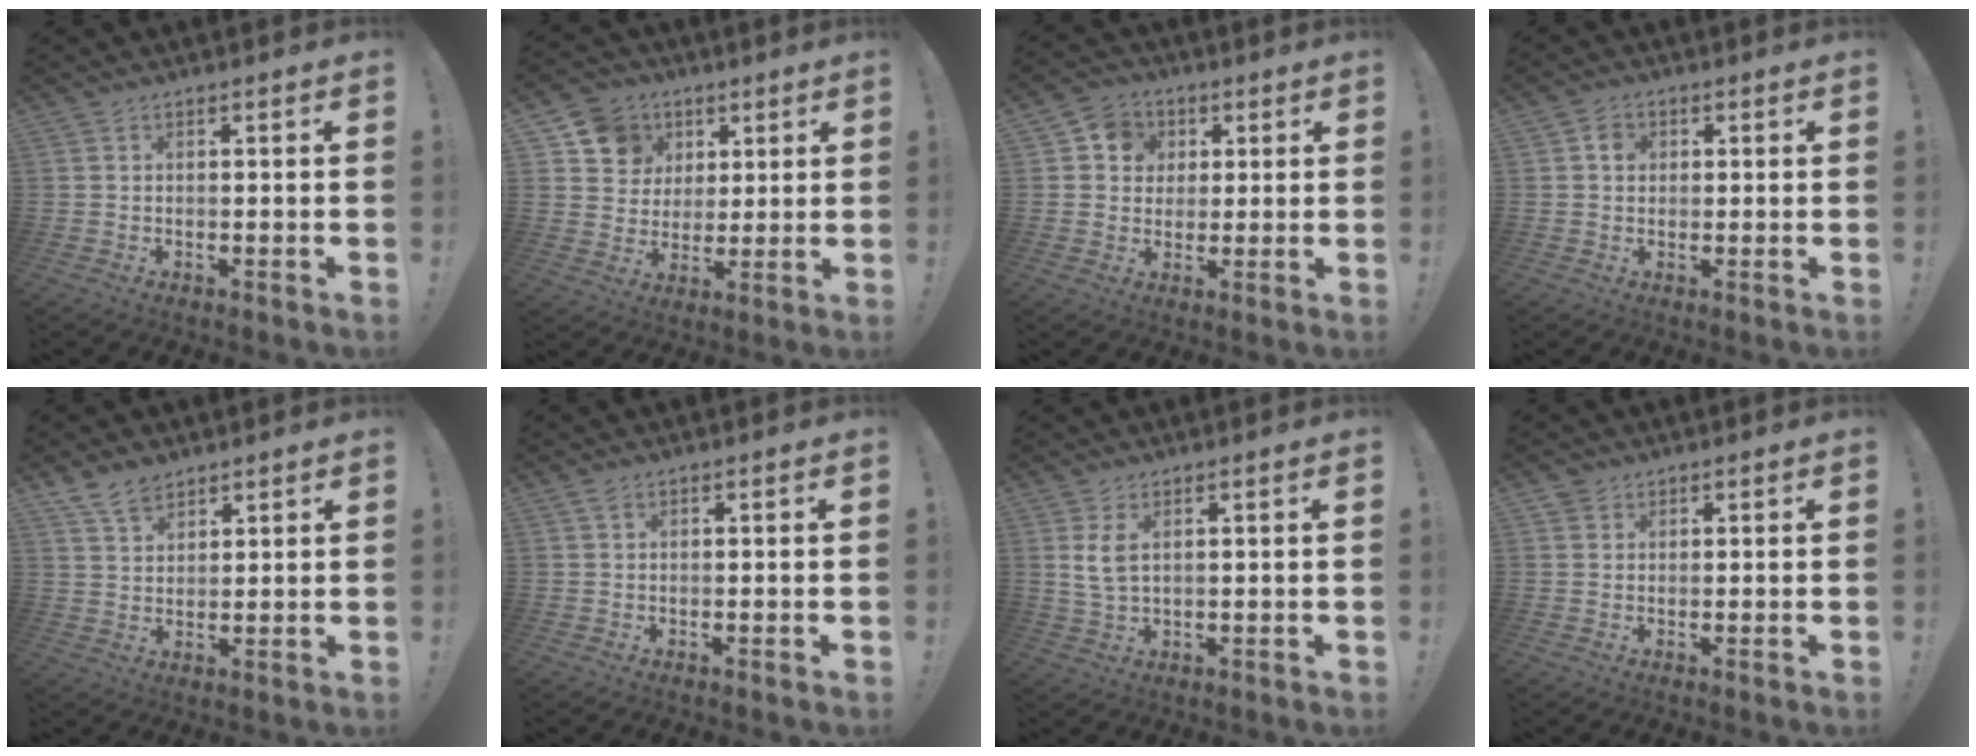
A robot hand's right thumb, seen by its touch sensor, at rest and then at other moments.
{"total": 11.1, "force": [4.5, 9.9, 2.2], "torque": [-0.029, -0.020, 0.096]}
{"total": 7.6, "force": [1.6, 7.2, 2.0], "torque": [-0.027, -0.001, 0.034]}
{"total": 3.4, "force": [0.6, 3.0, 1.5], "torque": [-0.018, 0.003, 0.008]}
{"total": 7.0, "force": [5.4, 3.7, 2.4], "torque": [-0.049, -0.025, 0.105]}
{"total": 0.7, "force": [0.4, 0.4, 0.4], "torque": [-0.009, 0.001, 0.007]}
{"total": 4.9, "force": [1.8, 2.2, 4.0], "torque": [-0.069, -0.006, 0.031]}
{"total": 1.8, "force": [1.3, 1.3, 0.0], "torque": [-0.003, -0.003, 0.026]}